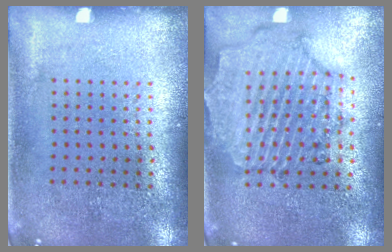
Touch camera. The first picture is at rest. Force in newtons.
{"total": 1.6, "press": 1.6, "slide": 0.3}